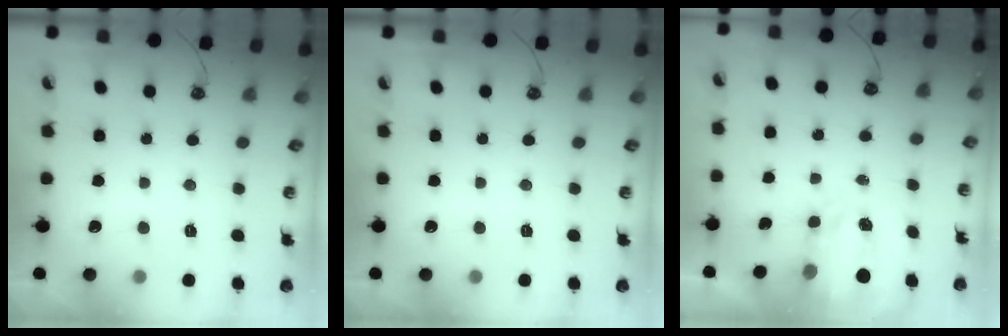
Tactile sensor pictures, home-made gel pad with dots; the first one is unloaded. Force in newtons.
{"total": 0.0}
{"total": 3.9, "press": 3.8, "slide": 0.6}